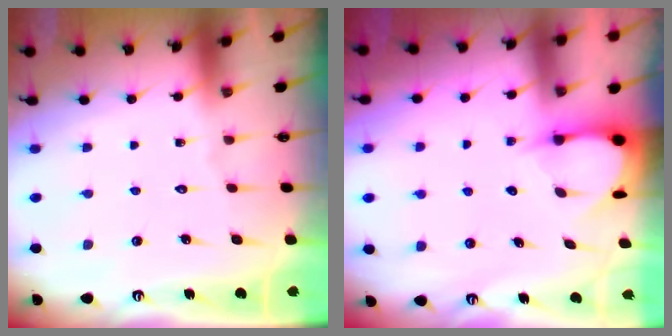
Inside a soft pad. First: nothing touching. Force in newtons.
{"total": 3.5, "press": 3.4, "slide": 0.3}